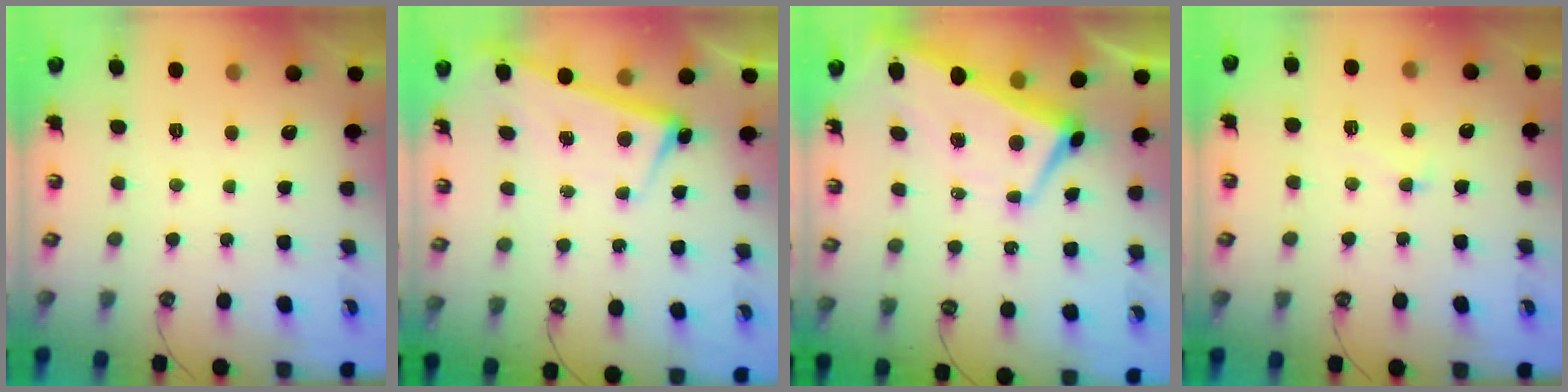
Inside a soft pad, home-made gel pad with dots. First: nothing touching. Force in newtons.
{"total": 2.5, "press": 2.4, "slide": 0.6}
{"total": 1.6, "press": 1.0, "slide": 1.3}
{"total": 2.3, "press": 2.2, "slide": 0.9}